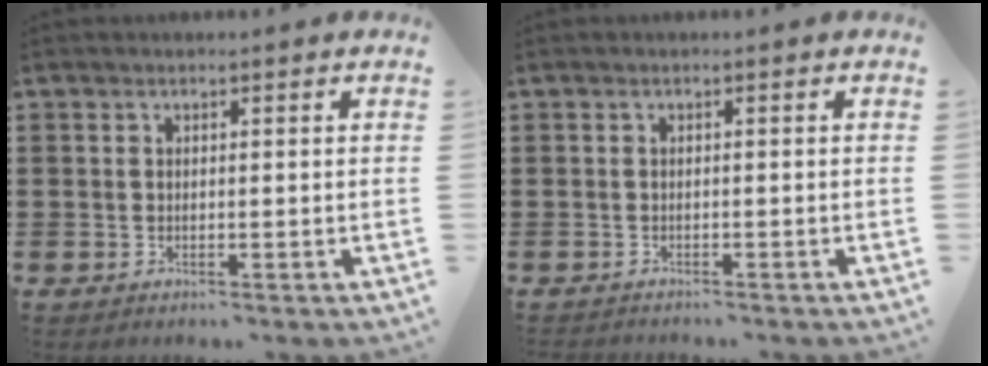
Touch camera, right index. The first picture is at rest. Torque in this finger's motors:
{"motor_torque": [-2.14, 0.00, -1.05, -0.21]}